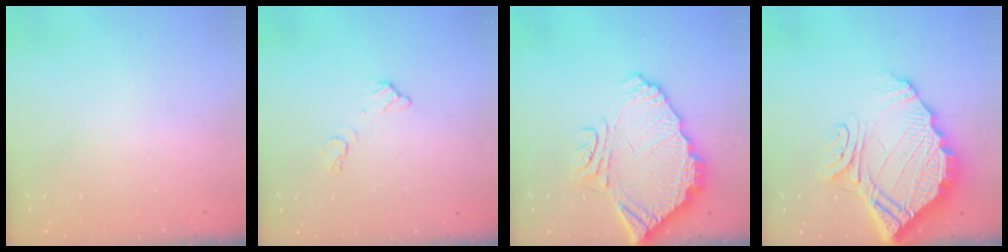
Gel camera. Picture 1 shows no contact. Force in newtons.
{"total": 7.0, "press": 7.0, "slide": 0.4}
{"total": 14.9, "press": 14.8, "slide": 1.4}
{"total": 17.1, "press": 17.0, "slide": 1.5}